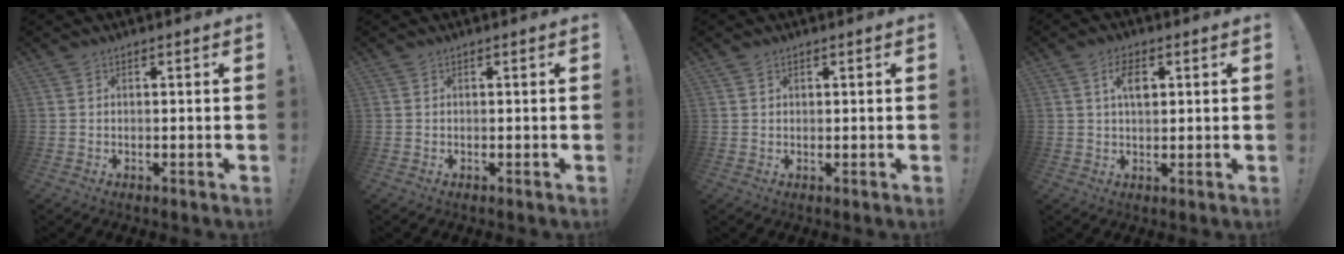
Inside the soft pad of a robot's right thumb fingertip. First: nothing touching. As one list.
[{"total": 0.0}, {"total": 1.0, "force": [0.7, 0.7, 0.2], "torque": [0.004, -0.003, 0.012]}, {"total": 5.9, "force": [1.7, 3.1, 4.7], "torque": [-0.076, 0.001, 0.026]}]